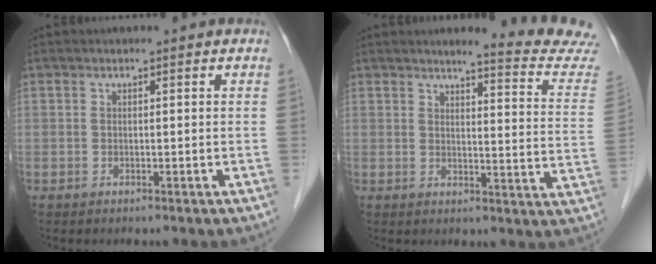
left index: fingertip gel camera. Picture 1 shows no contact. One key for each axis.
{"total": 11.9, "fx": 11.6, "fy": -1.3, "fz": 2.4, "tx": -0.024, "ty": -0.093, "tz": 0.115}